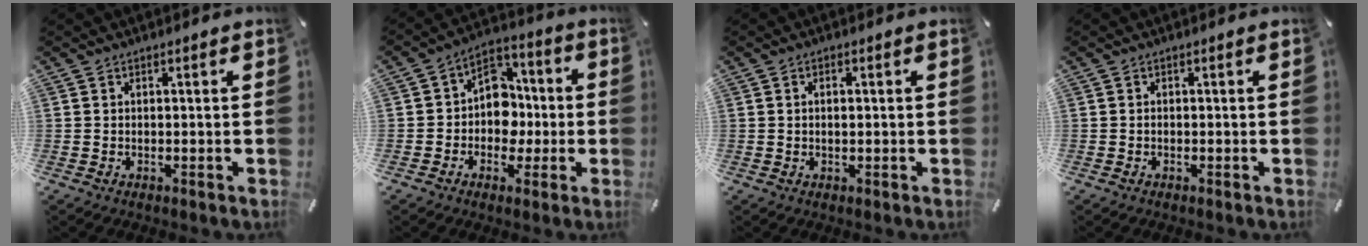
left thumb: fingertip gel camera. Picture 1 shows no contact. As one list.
[{"total": 10.6, "force": [-1.8, 9.3, 4.7], "torque": [-0.067, 0.023, -0.025]}, {"total": 1.3, "force": [0.0, 0.6, 1.1], "torque": [-0.022, 0.003, -0.002]}, {"total": 0.6, "force": [-0.4, 0.3, 0.3], "torque": [-0.007, 0.000, -0.007]}]